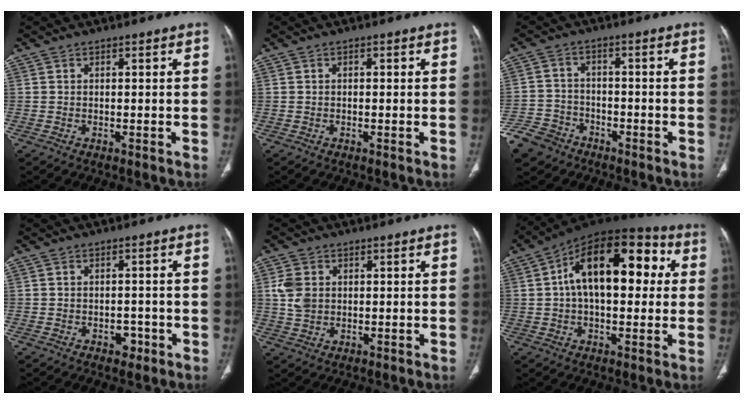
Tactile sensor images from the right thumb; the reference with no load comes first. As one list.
[{"total": 0.5, "force": [0.0, 0.3, 0.4], "torque": [-0.007, 0.002, 0.001]}, {"total": 8.7, "force": [-5.8, 6.1, 2.1], "torque": [-0.046, 0.026, -0.108]}, {"total": 2.5, "force": [-1.2, 1.8, 1.2], "torque": [-0.004, 0.006, -0.013]}, {"total": 5.1, "force": [0.9, 4.0, 3.1], "torque": [-0.055, -0.001, 0.022]}, {"total": 20.8, "force": [3.8, 11.2, 17.1], "torque": [-0.236, 0.037, 0.046]}]